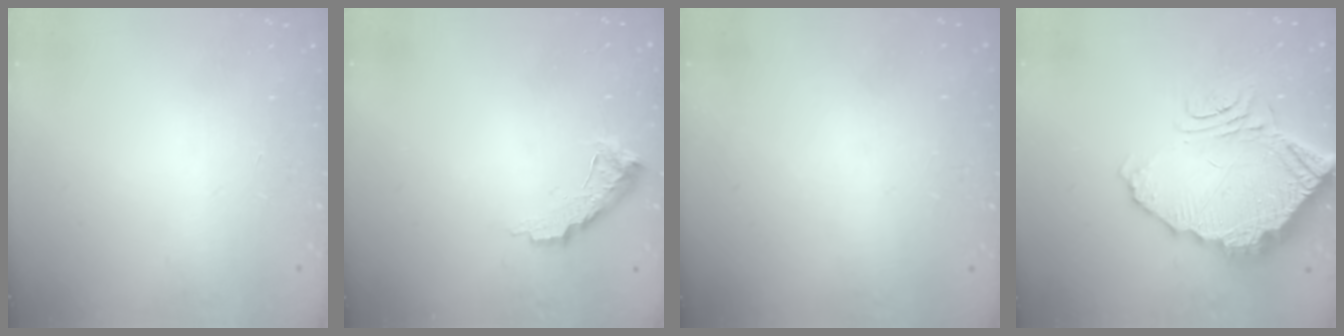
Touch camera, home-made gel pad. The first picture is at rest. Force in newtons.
{"total": 8.6, "press": 8.6, "slide": 0.4}
{"total": 3.6, "press": 3.6, "slide": 0.2}
{"total": 14.0, "press": 13.9, "slide": 1.3}